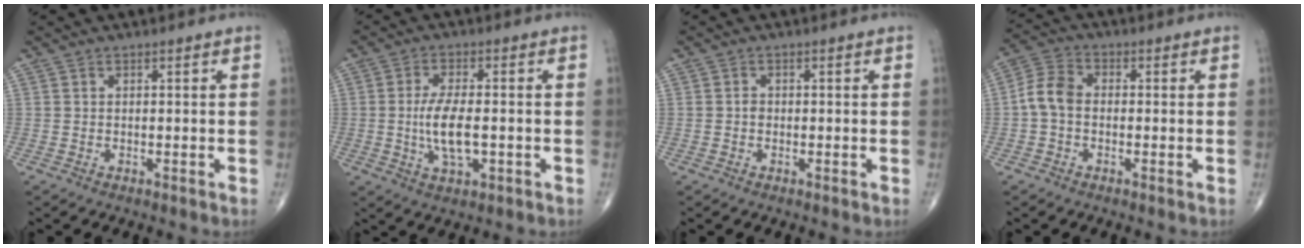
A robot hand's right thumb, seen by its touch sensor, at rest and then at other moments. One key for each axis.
{"total": 7.8, "fx": -1.0, "fy": 3.3, "fz": 7.0, "tx": -0.135, "ty": -0.003, "tz": -0.018}
{"total": 1.1, "fx": -0.2, "fy": 1.0, "fz": 0.6, "tx": -0.006, "ty": 0.003, "tz": -0.004}
{"total": 5.9, "fx": -0.7, "fy": 4.2, "fz": 4.1, "tx": -0.077, "ty": 0.018, "tz": -0.027}